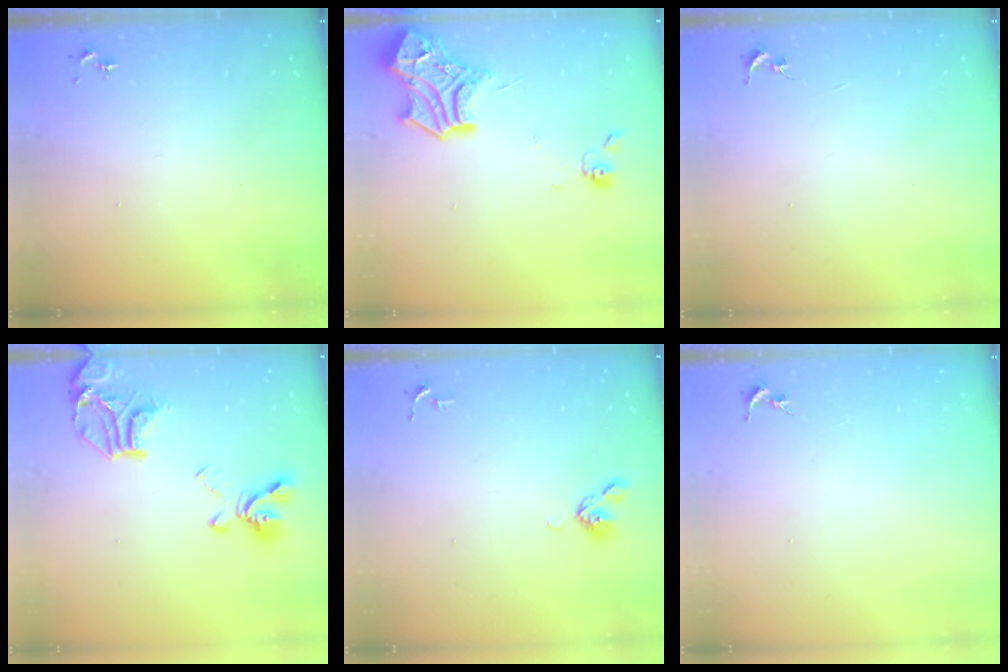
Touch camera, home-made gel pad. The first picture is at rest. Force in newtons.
{"total": 16.2, "press": 16.2, "slide": 1.5}
{"total": 0.0}
{"total": 19.6, "press": 19.5, "slide": 2.1}
{"total": 5.2, "press": 5.1, "slide": 0.9}
{"total": 0.0}